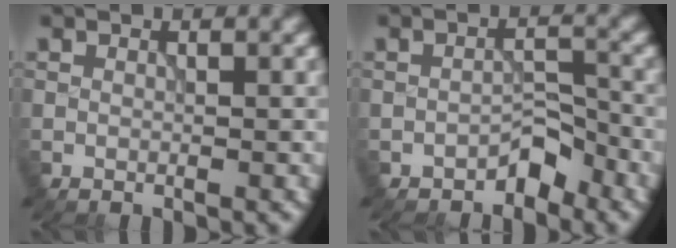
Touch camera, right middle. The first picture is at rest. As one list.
[{"total": 2.4, "force": [-1.9, 1.1, 1.1], "torque": [-0.012, 0.012, -0.032]}]